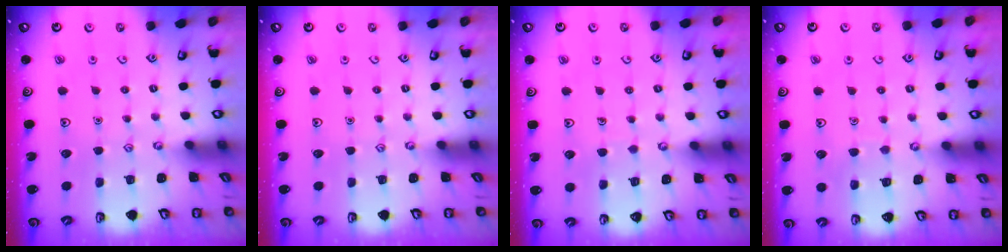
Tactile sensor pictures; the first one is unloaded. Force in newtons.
{"total": 0.0}
{"total": 3.3, "press": 3.3, "slide": 0.2}
{"total": 4.7, "press": 4.7, "slide": 0.4}